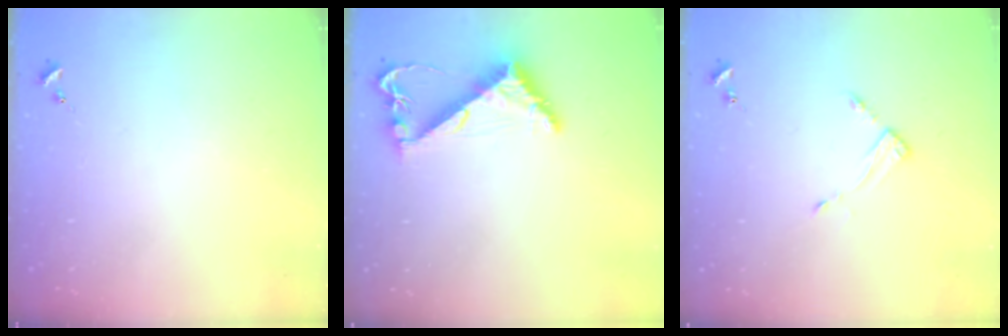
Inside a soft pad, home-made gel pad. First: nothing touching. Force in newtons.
{"total": 7.9, "press": 7.9, "slide": 0.8}
{"total": 3.4, "press": 3.4, "slide": 0.4}